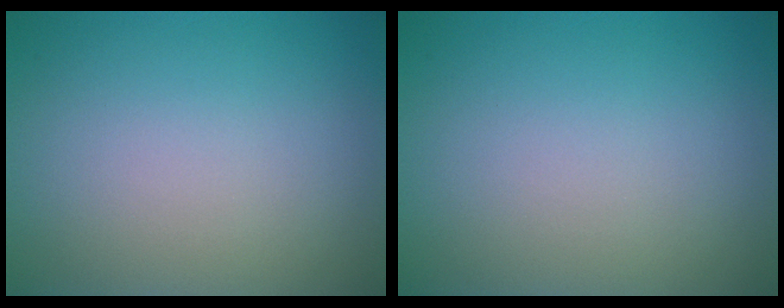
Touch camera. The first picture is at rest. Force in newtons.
{"total": 0.0}